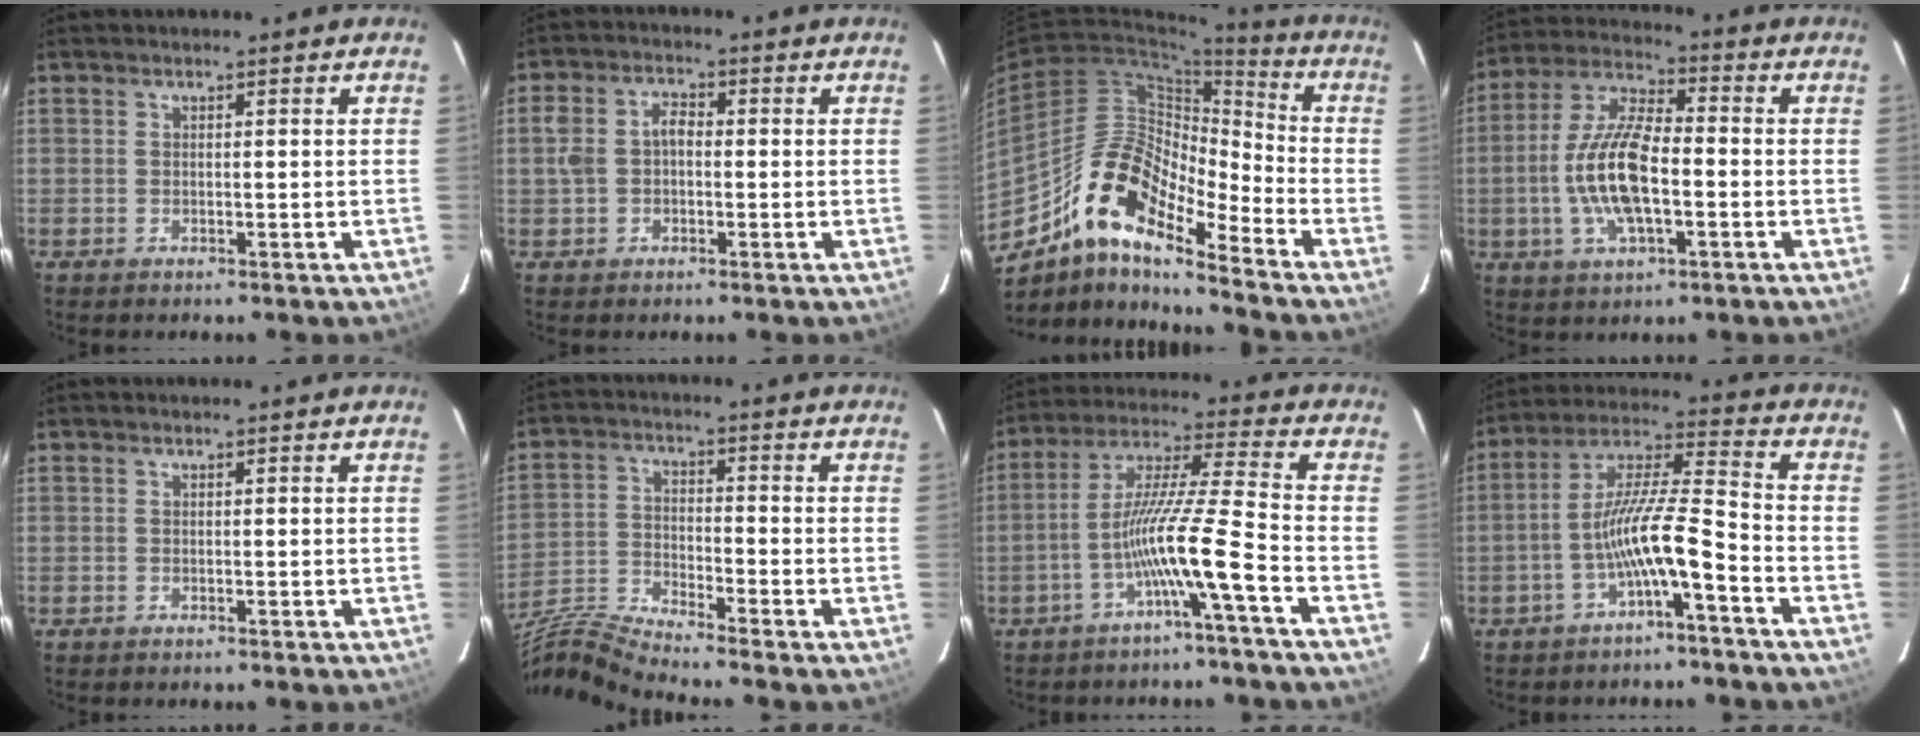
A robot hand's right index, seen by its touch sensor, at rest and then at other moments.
{"total": 5.2, "force": [-0.4, 3.8, 3.5], "torque": [-0.072, 0.017, -0.006]}
{"total": 15.4, "force": [-10.9, 3.9, 10.2], "torque": [-0.173, 0.006, -0.218]}
{"total": 13.5, "force": [-2.7, 5.1, 12.2], "torque": [-0.257, 0.002, -0.053]}
{"total": 0.0}
{"total": 10.9, "force": [-10.1, -1.5, 4.0], "torque": [-0.093, -0.014, -0.206]}
{"total": 10.7, "force": [-5.3, -2.0, 9.1], "torque": [-0.178, 0.005, -0.100]}
{"total": 9.8, "force": [-4.6, 0.6, 8.6], "torque": [-0.181, 0.013, -0.084]}